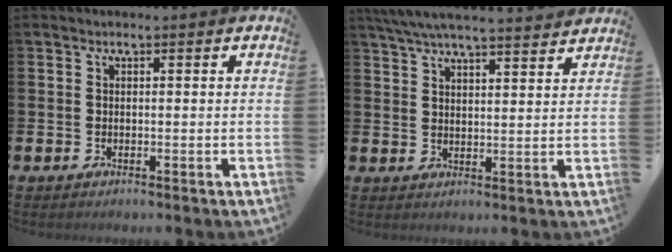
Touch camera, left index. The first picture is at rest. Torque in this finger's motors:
{"motor_torque": [1.09, -1.05, 0.66, 0.21]}